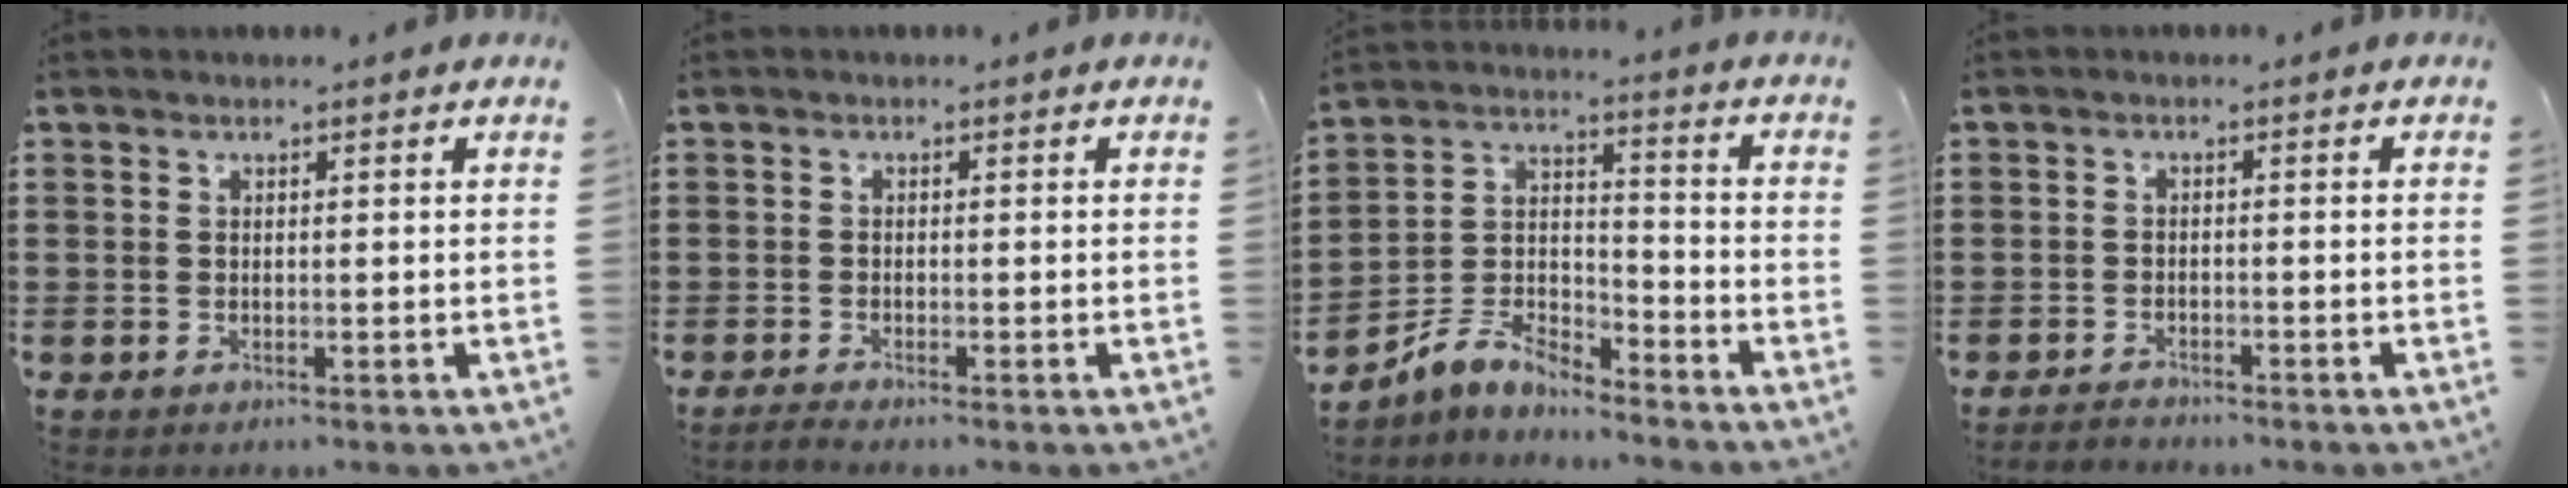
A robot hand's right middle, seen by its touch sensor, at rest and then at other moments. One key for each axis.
{"total": 0.8, "fx": -0.8, "fy": -0.1, "fz": 0.4, "tx": -0.007, "ty": -0.005, "tz": -0.014}
{"total": 7.0, "fx": -6.1, "fy": 2.3, "fz": 2.5, "tx": -0.067, "ty": 0.000, "tz": -0.125}
{"total": 1.7, "fx": -1.7, "fy": 0.2, "fz": 0.0, "tx": -0.005, "ty": 0.002, "tz": -0.037}